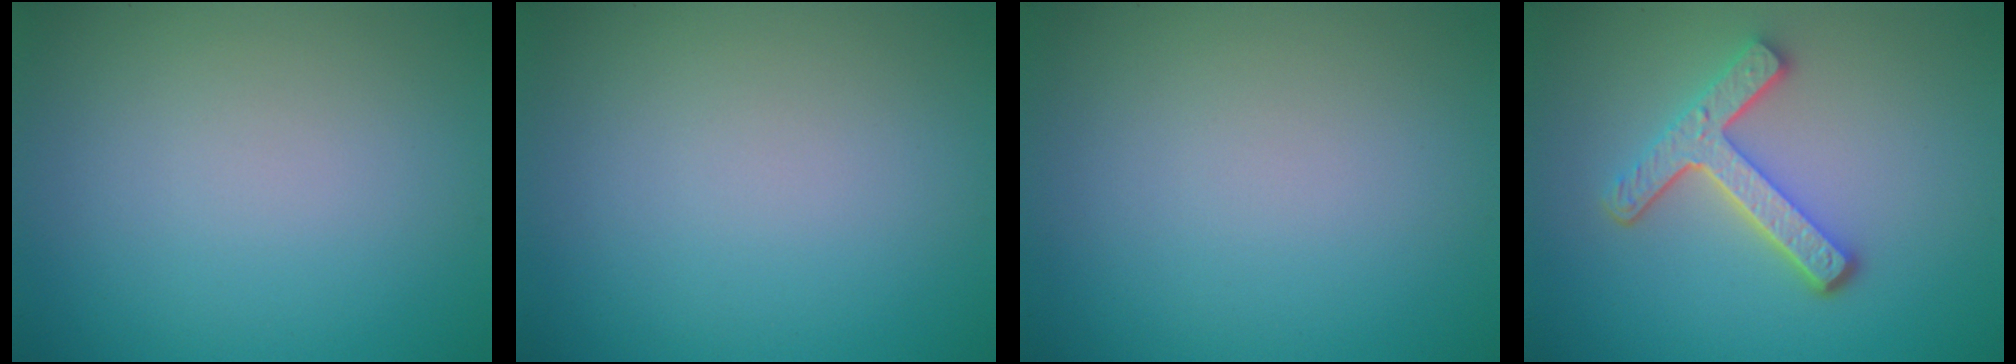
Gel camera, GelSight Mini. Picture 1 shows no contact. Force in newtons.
{"total": 0.0}
{"total": 0.0}
{"total": 4.5, "press": 3.4, "slide": 3.0}